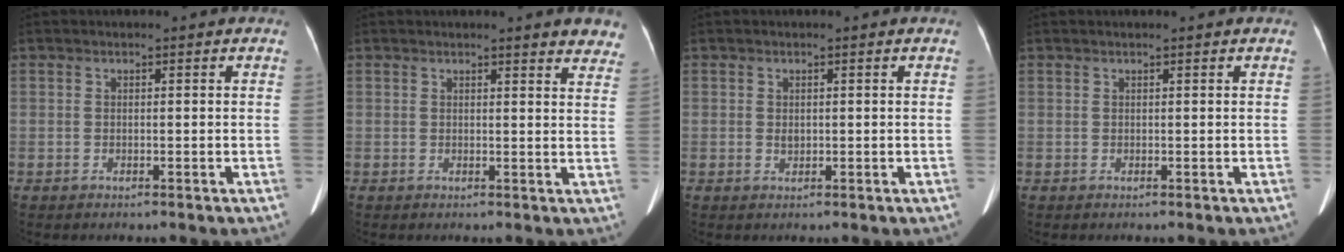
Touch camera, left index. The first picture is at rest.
{"total": 6.0, "force": [5.5, 1.1, 2.1], "torque": [-0.003, -0.014, 0.040]}
{"total": 0.9, "force": [0.1, 0.7, 0.6], "torque": [-0.012, 0.000, 0.007]}
{"total": 0.6, "force": [0.6, 0.0, 0.2], "torque": [-0.004, 0.011, 0.009]}